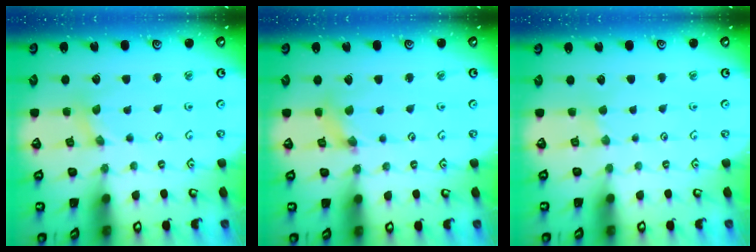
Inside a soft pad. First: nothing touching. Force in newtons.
{"total": 1.9, "press": 1.9, "slide": 0.2}
{"total": 1.2, "press": 1.1, "slide": 0.3}